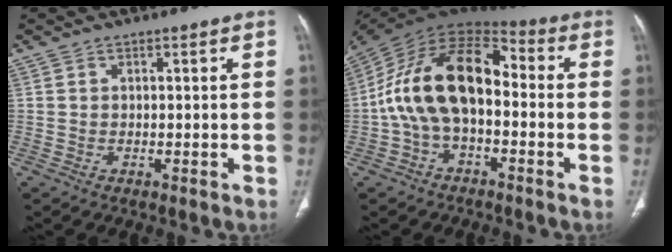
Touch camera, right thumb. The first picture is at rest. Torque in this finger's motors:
{"motor_torque": [2.49, 2.51, 1.62, -1.16, 0.44]}